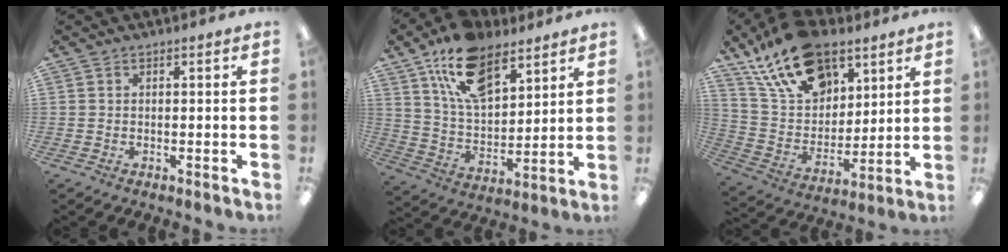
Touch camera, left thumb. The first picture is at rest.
{"total": 16.6, "force": [10.6, 8.5, 9.5], "torque": [-0.167, -0.039, 0.193]}
{"total": 21.2, "force": [13.8, 12.0, 10.7], "torque": [-0.191, -0.064, 0.251]}